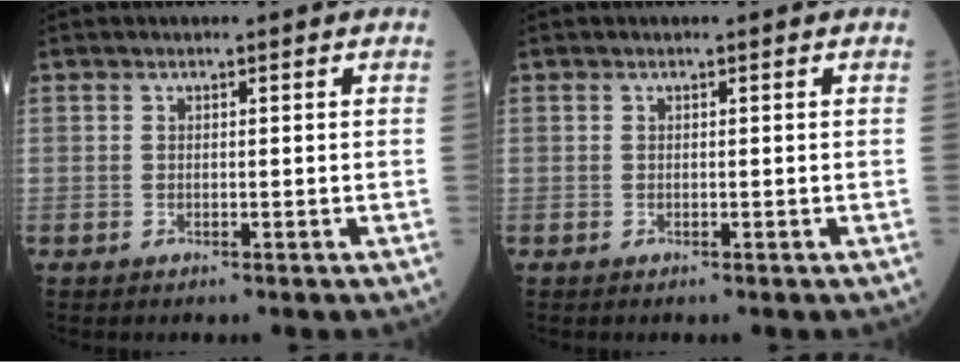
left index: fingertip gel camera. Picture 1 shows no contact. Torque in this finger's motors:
{"motor_torque": [-0.02, 0.13, 0.00, 0.00]}